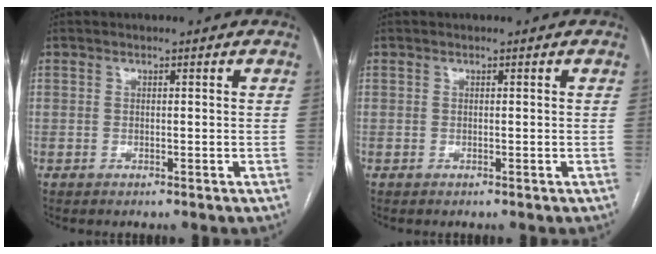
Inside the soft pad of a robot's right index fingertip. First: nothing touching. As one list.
[{"total": 0.0}]